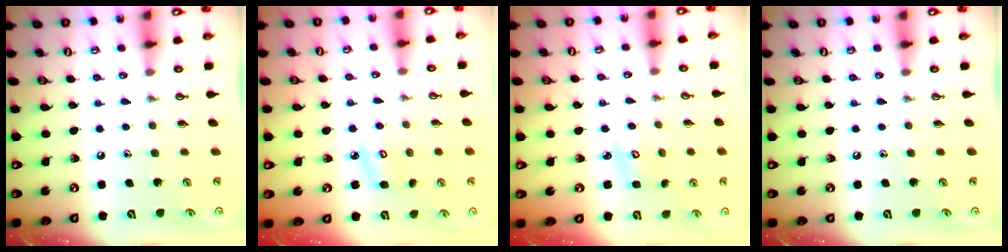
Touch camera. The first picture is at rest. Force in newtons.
{"total": 5.4, "press": 5.4, "slide": 0.5}
{"total": 3.0, "press": 3.0, "slide": 0.3}
{"total": 0.0}